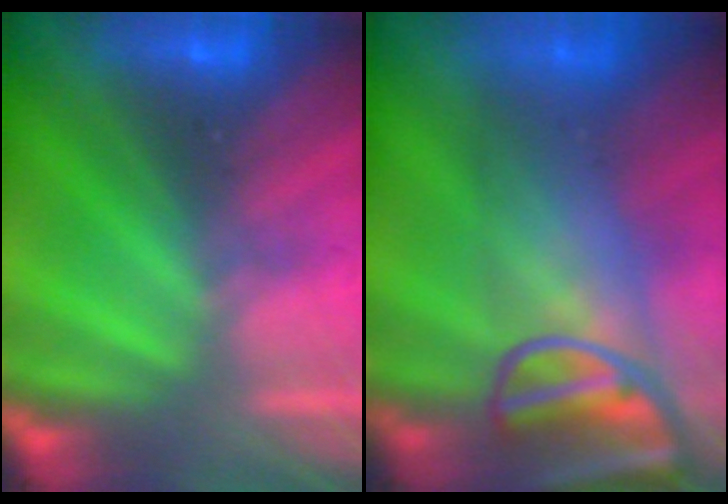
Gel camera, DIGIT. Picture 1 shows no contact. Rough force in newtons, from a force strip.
{"total": 8.5}